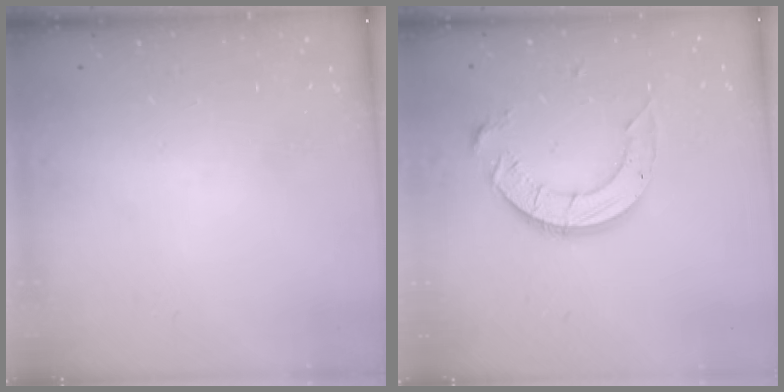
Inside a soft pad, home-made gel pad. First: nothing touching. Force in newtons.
{"total": 10.8, "press": 10.8, "slide": 0.7}